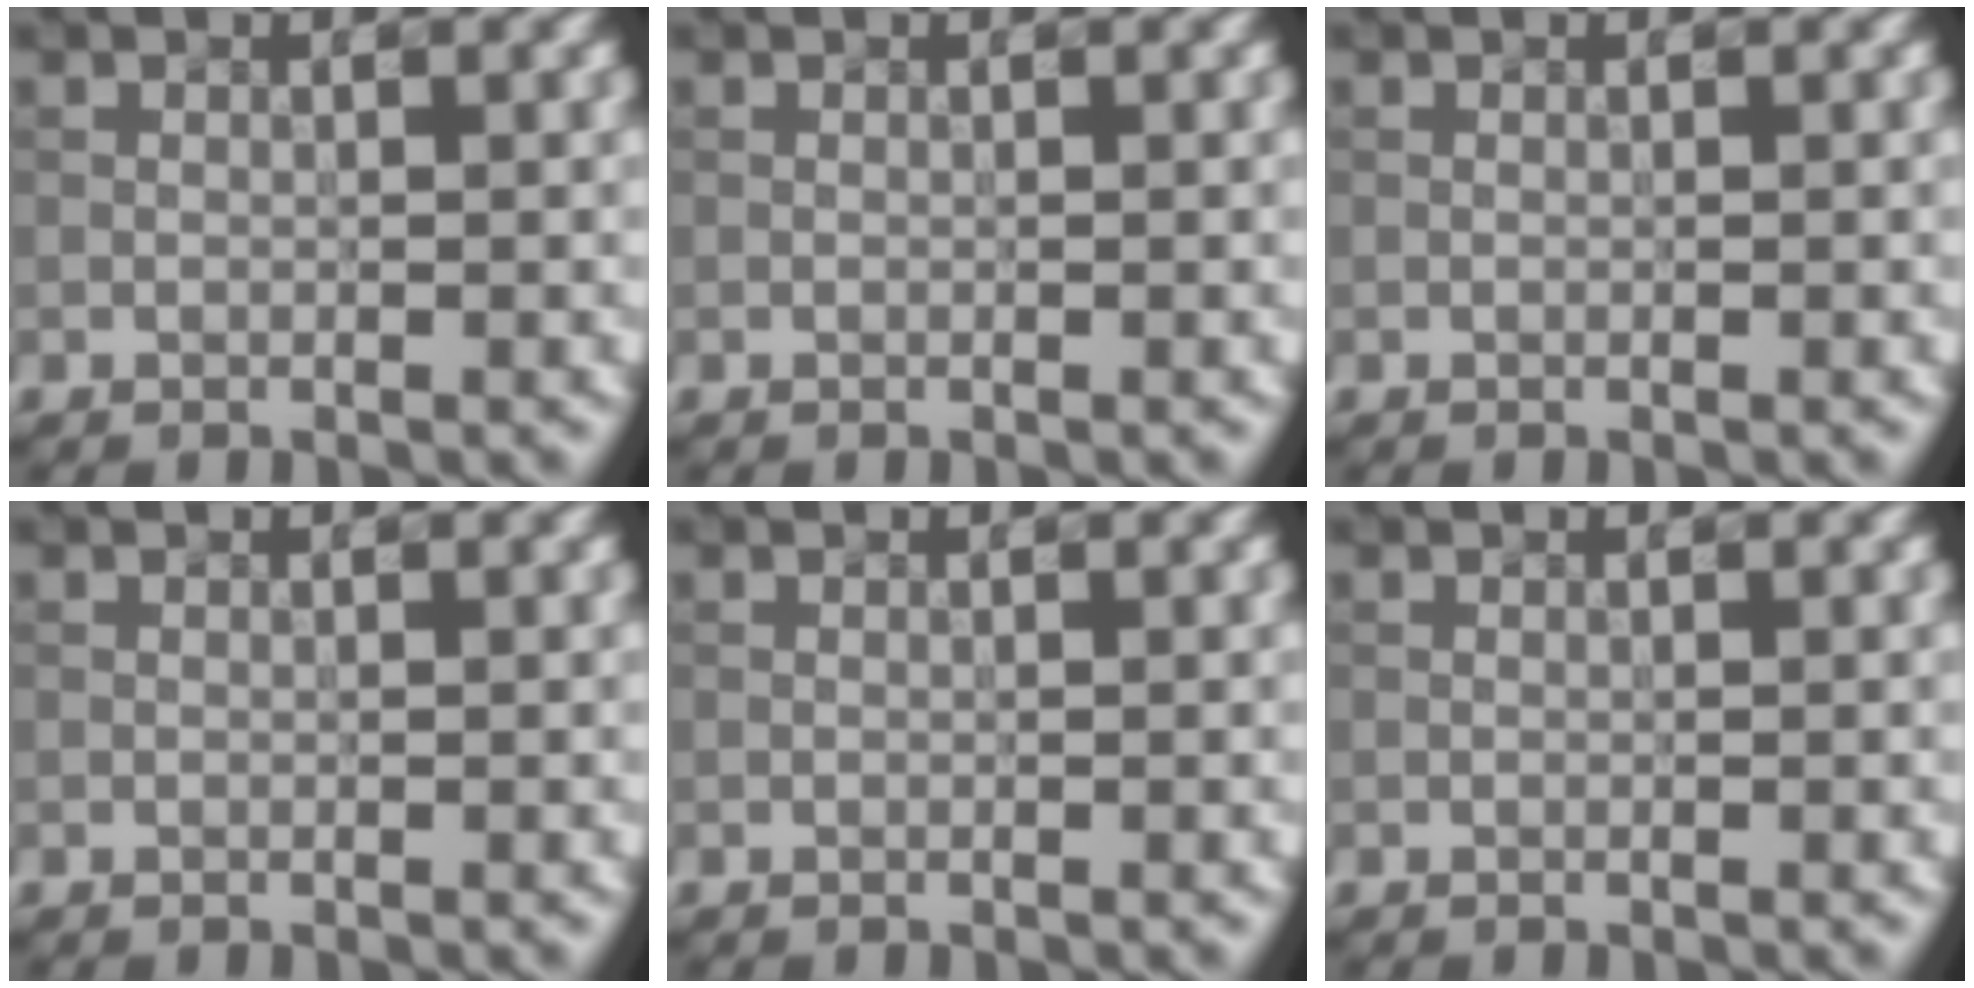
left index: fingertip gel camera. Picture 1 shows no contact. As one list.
[{"total": 0.0}, {"total": 0.0}, {"total": 0.0}, {"total": 0.0}, {"total": 0.0}]